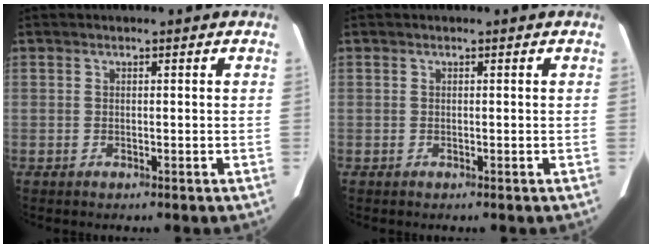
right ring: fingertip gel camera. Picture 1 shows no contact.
{"total": 0.0}